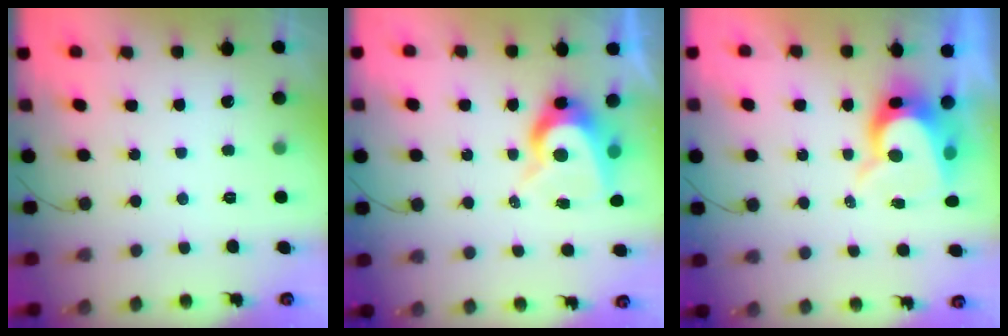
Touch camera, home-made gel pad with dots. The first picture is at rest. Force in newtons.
{"total": 8.5, "press": 8.4, "slide": 0.8}
{"total": 9.5, "press": 9.5, "slide": 0.7}